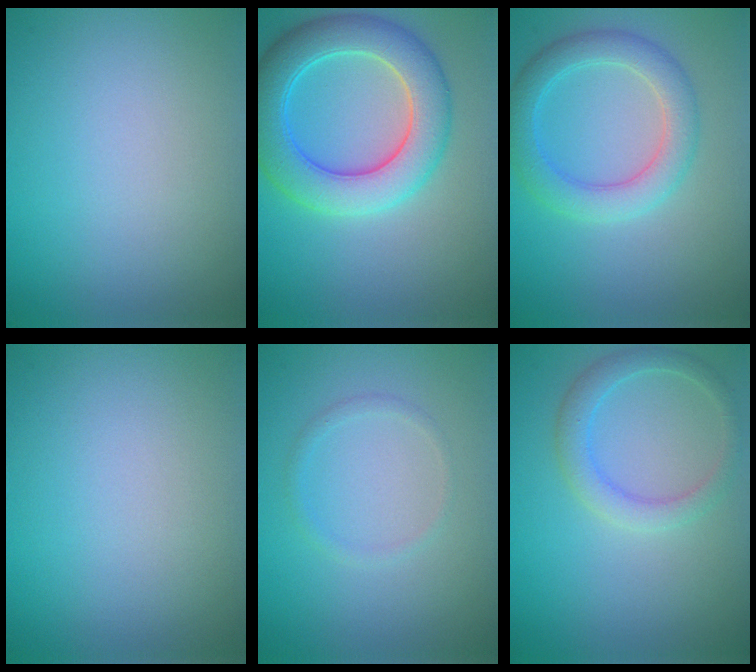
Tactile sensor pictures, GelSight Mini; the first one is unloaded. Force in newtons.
{"total": 7.2, "press": 7.1, "slide": 0.7}
{"total": 4.0, "press": 4.0, "slide": 0.3}
{"total": 0.0}
{"total": 0.9, "press": 0.9, "slide": 0.1}
{"total": 2.5, "press": 2.5, "slide": 0.0}